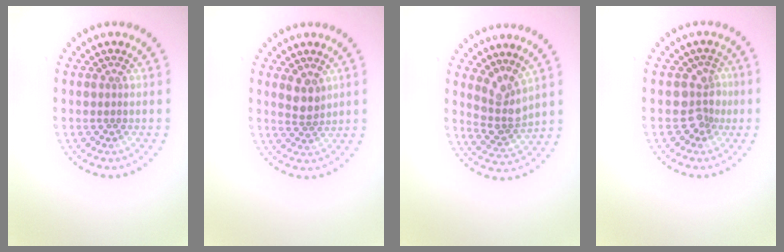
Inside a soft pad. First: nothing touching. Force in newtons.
{"total": 2.1, "press": 1.8, "slide": 1.2}
{"total": 3.0, "press": 2.2, "slide": 2.1}
{"total": 2.3, "press": 2.0, "slide": 1.1}